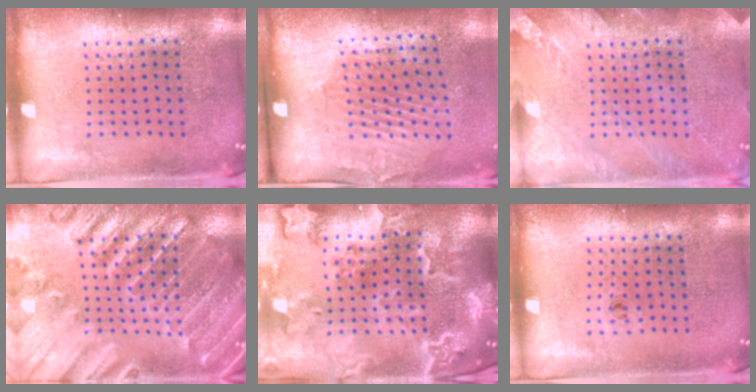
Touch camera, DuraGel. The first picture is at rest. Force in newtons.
{"total": 2.0, "press": 1.2, "slide": 1.6}
{"total": 2.6, "press": 2.6, "slide": 0.2}
{"total": 2.7, "press": 2.7, "slide": 0.4}
{"total": 4.4, "press": 3.6, "slide": 2.5}
{"total": 0.5, "press": 0.3, "slide": 0.5}